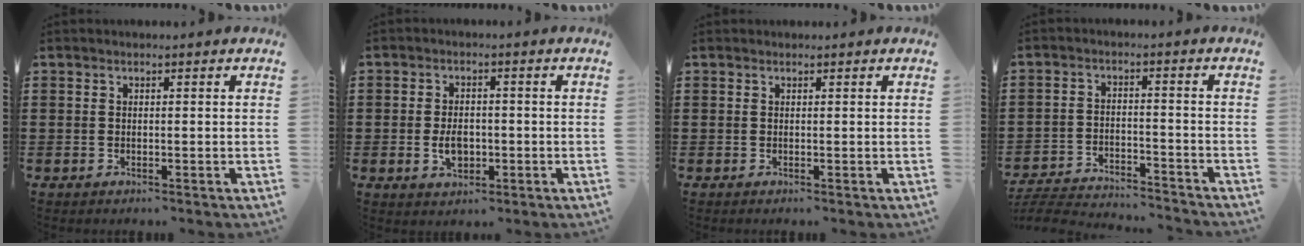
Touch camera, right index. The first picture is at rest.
{"total": 3.8, "force": [-0.8, 2.4, 2.8], "torque": [-0.047, -0.002, -0.014]}
{"total": 0.0}
{"total": 4.6, "force": [-4.6, 0.1, 0.8], "torque": [-0.029, -0.004, -0.097]}